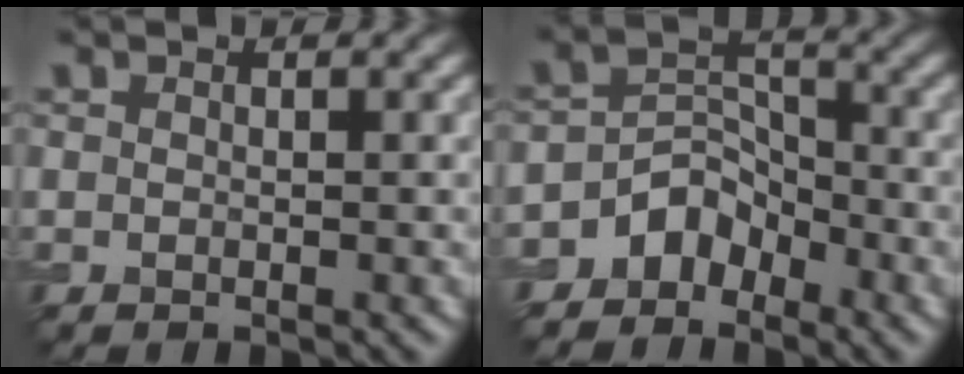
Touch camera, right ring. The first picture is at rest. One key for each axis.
{"total": 3.7, "fx": -2.6, "fy": 2.4, "fz": 1.1, "tx": -0.009, "ty": 0.008, "tz": -0.052}